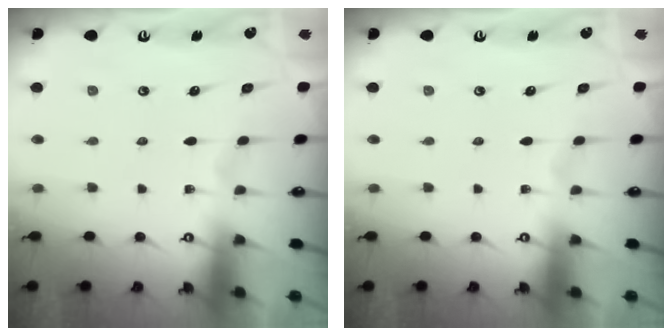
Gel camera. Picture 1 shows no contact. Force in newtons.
{"total": 0.0}